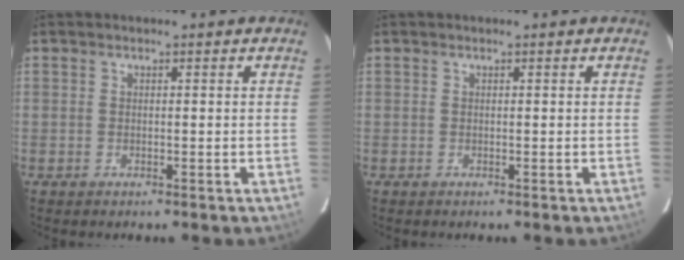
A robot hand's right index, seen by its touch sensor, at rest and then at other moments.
{"total": 0.0}